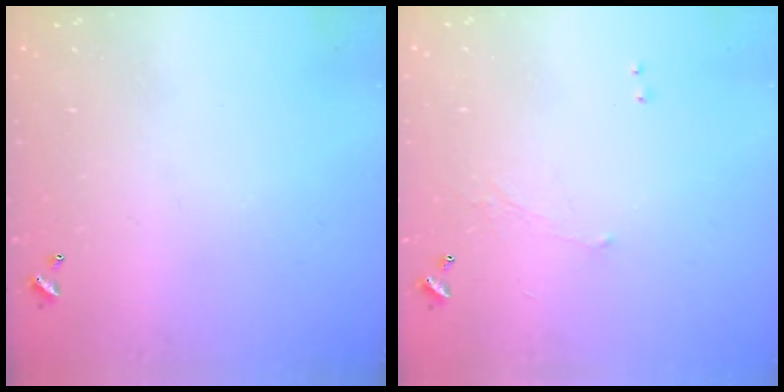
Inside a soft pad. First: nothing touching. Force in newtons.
{"total": 0.6, "press": 0.2, "slide": 0.5}